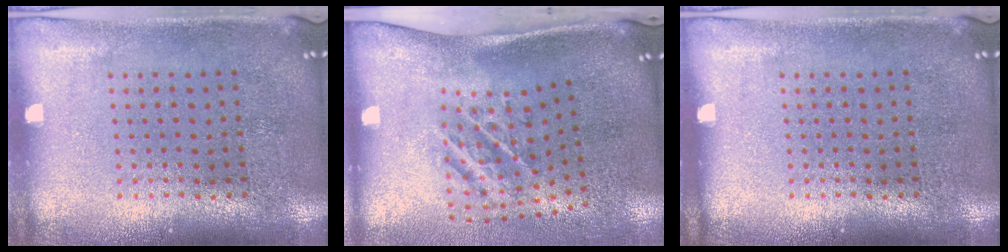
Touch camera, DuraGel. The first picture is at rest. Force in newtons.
{"total": 2.4, "press": 1.4, "slide": 2.0}
{"total": 0.0}